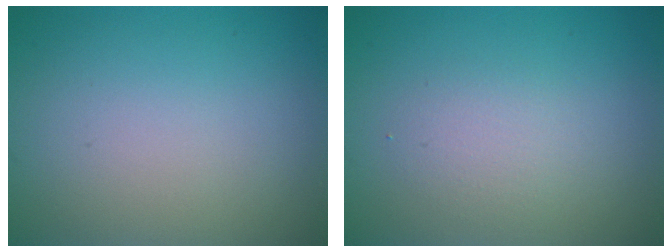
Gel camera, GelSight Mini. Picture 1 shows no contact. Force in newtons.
{"total": 1.9, "press": 1.9, "slide": 0.2}